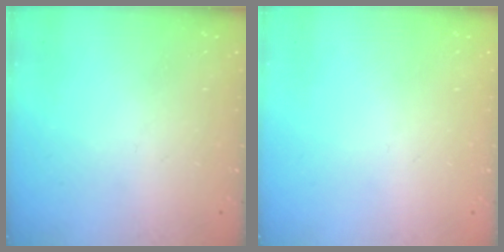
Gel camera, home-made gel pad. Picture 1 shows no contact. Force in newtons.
{"total": 0.0}